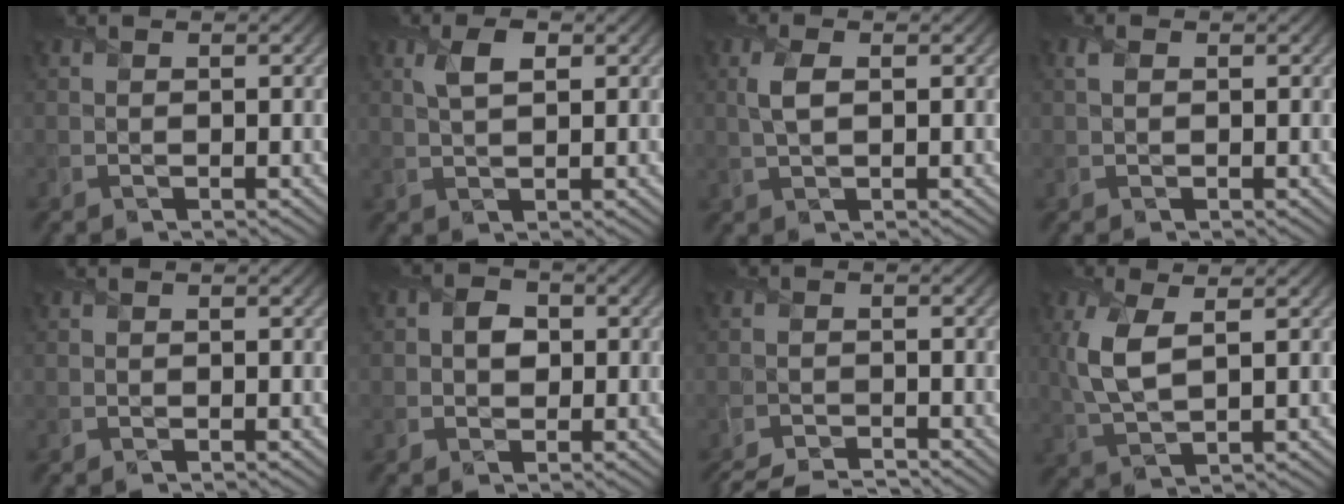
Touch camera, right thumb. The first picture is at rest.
{"total": 3.0, "force": [1.2, 1.2, 2.5], "torque": [-0.054, 0.004, 0.023]}
{"total": 2.6, "force": [0.5, 1.1, 2.3], "torque": [-0.056, 0.002, 0.012]}
{"total": 0.9, "force": [0.3, 0.5, 0.7], "torque": [-0.020, 0.002, 0.005]}
{"total": 0.0}
{"total": 2.9, "force": [0.1, 2.4, 1.5], "torque": [-0.028, 0.000, -0.006]}
{"total": 4.7, "force": [-4.4, 0.5, 1.6], "torque": [-0.038, -0.014, -0.083]}
{"total": 6.5, "force": [1.6, 2.7, 5.7], "torque": [-0.142, 0.002, 0.033]}